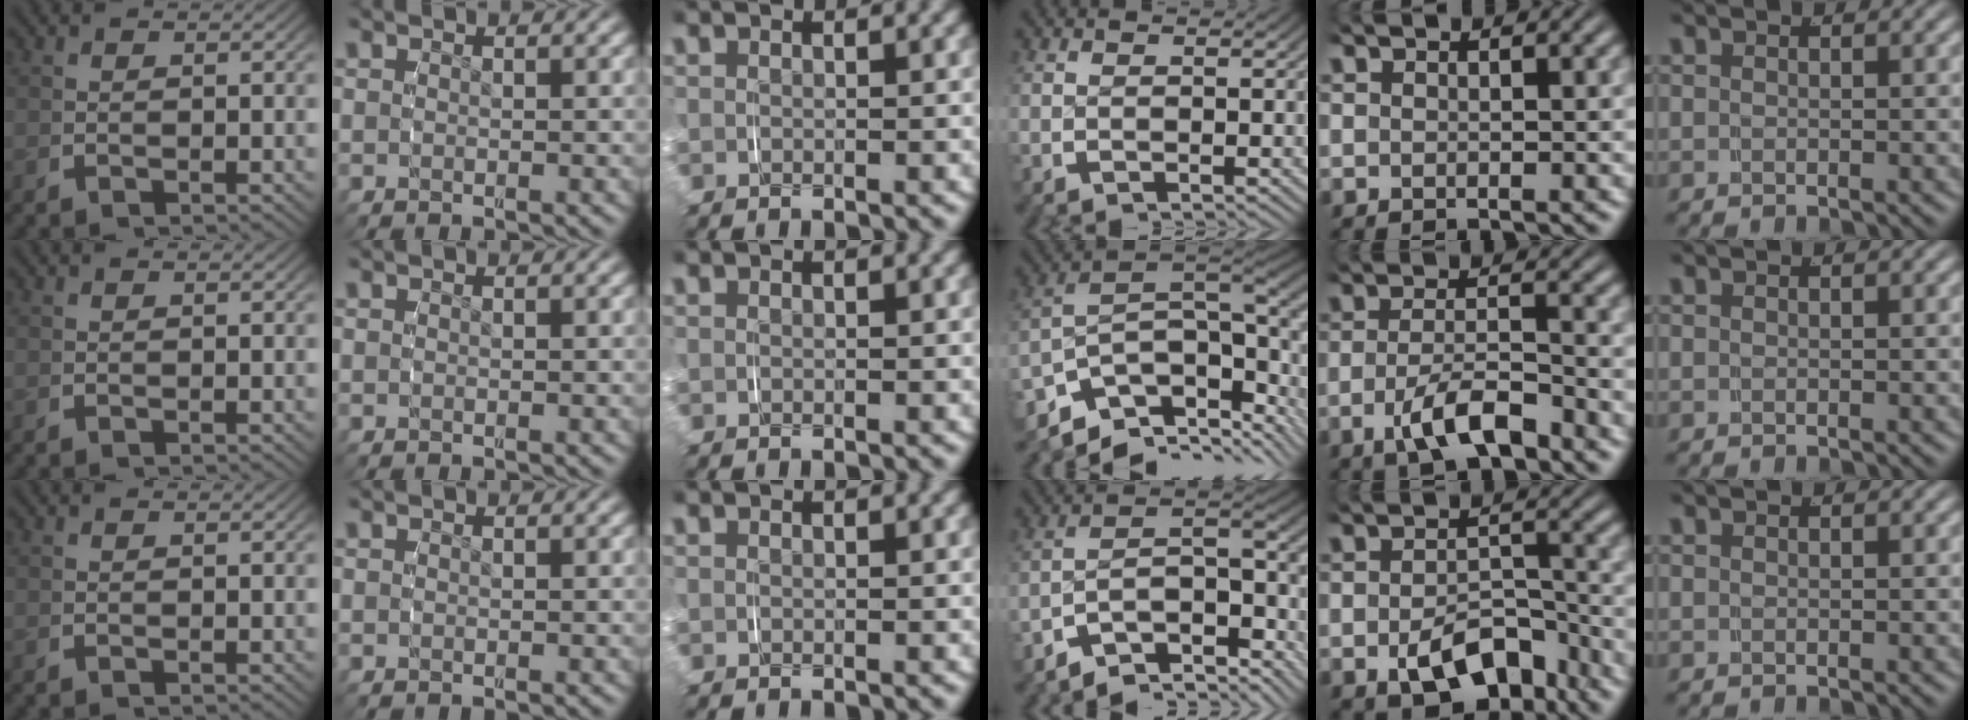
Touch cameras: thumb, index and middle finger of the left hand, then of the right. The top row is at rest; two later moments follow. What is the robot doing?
{"motion": "grasp_and_lifting", "object": "shoes"}